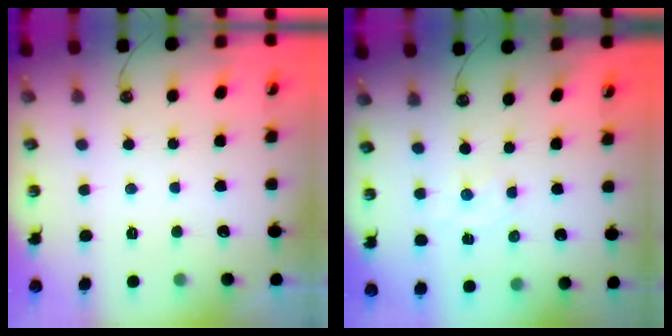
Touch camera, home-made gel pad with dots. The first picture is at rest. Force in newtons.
{"total": 2.5, "press": 2.5, "slide": 0.4}